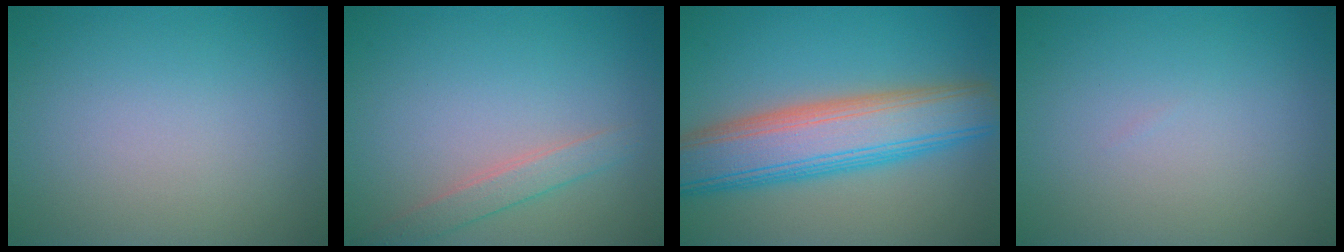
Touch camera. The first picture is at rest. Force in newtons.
{"total": 1.9, "press": 1.9, "slide": 0.0}
{"total": 9.1, "press": 9.1, "slide": 0.7}
{"total": 0.0}